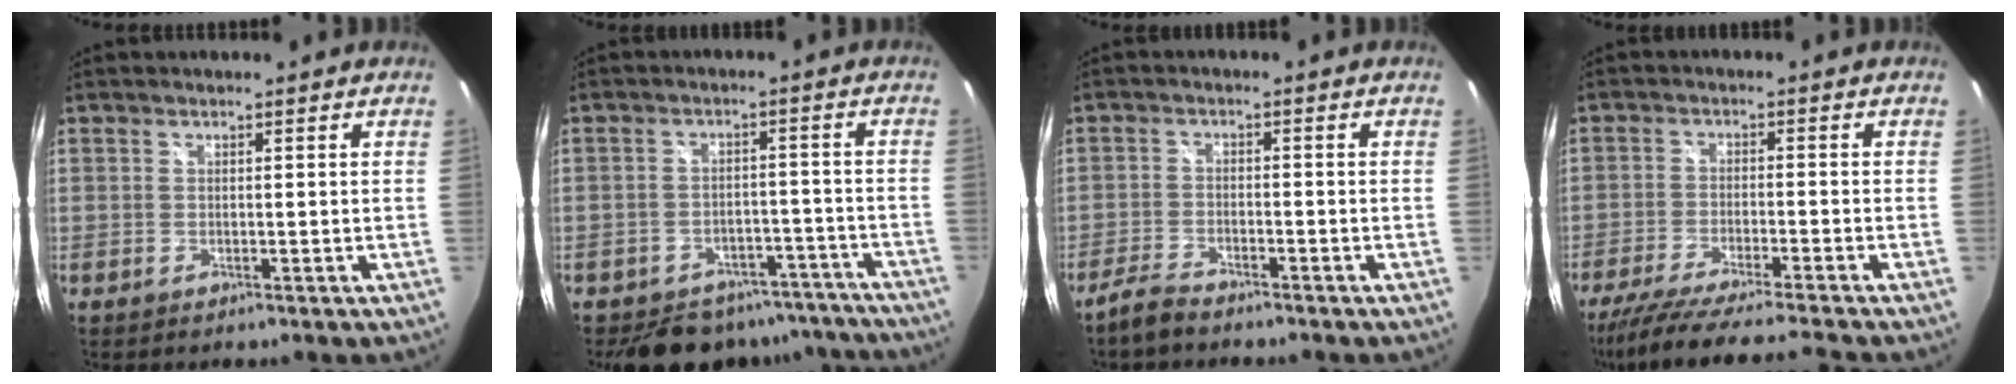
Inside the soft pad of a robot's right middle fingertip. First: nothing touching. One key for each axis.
{"total": 15.5, "fx": -13.0, "fy": 7.1, "fz": 4.4, "tx": -0.094, "ty": 0.026, "tz": -0.153}
{"total": 4.3, "fx": -3.8, "fy": 0.9, "fz": 1.6, "tx": -0.052, "ty": -0.007, "tz": -0.079}
{"total": 14.3, "fx": -12.8, "fy": -0.6, "fz": 6.5, "tx": -0.136, "ty": -0.030, "tz": -0.214}